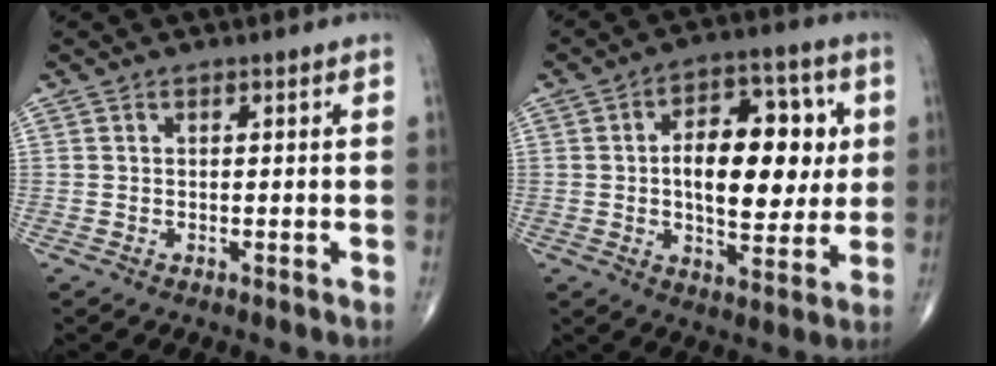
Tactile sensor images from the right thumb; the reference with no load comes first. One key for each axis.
{"total": 17.1, "fx": 1.6, "fy": 9.1, "fz": 14.3, "tx": -0.177, "ty": 0.009, "tz": 0.023}